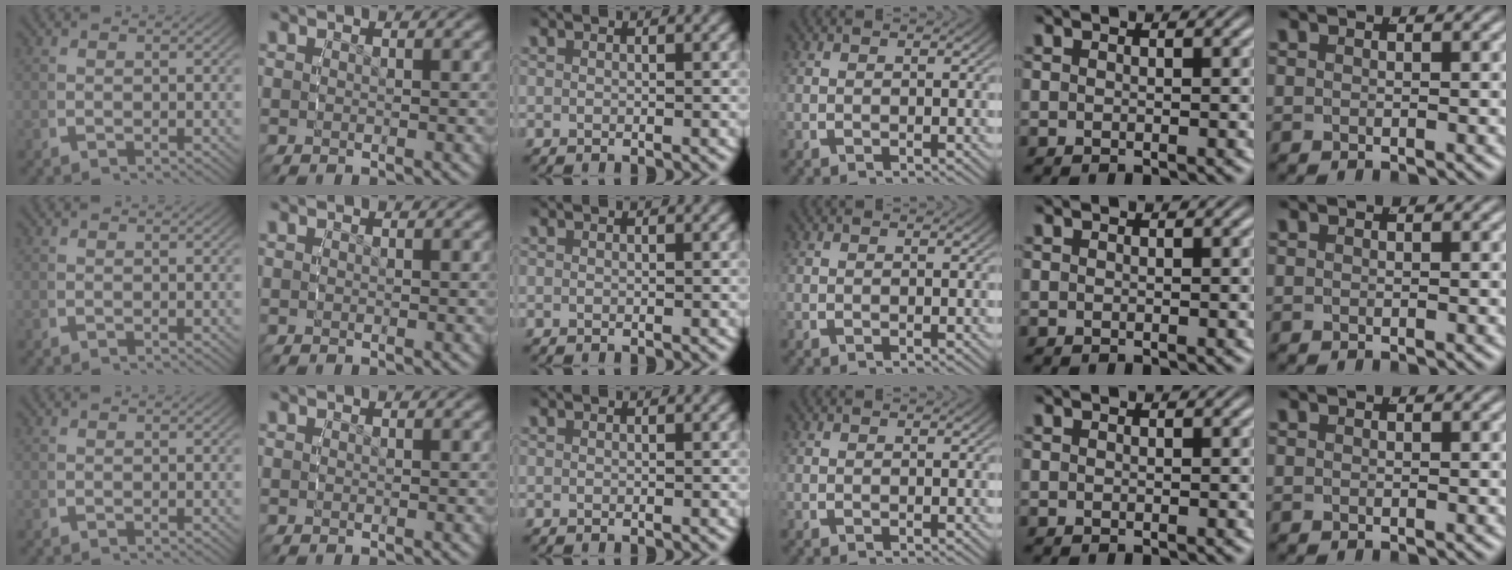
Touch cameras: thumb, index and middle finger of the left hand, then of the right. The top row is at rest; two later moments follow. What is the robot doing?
{"motion": "reach", "object": "string"}